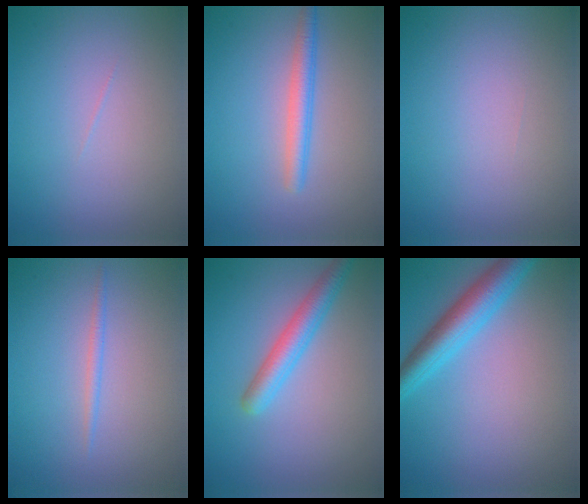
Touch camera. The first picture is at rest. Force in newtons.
{"total": 2.4, "press": 2.4, "slide": 0.1}
{"total": 0.0}
{"total": 0.9, "press": 0.9, "slide": 0.1}
{"total": 3.2, "press": 3.2, "slide": 0.1}
{"total": 4.7, "press": 4.7, "slide": 0.1}